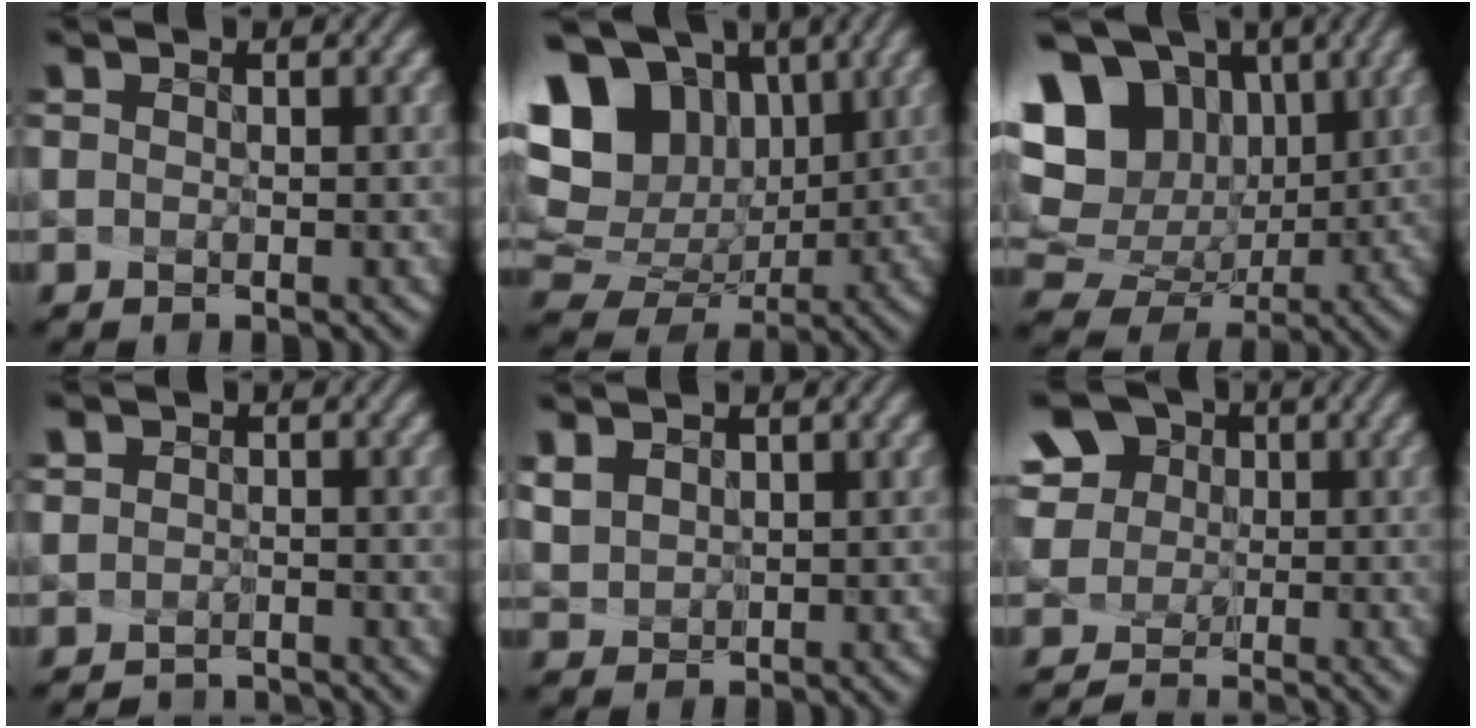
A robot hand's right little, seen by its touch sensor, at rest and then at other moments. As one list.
[{"total": 14.4, "force": [4.3, 11.2, 8.0], "torque": [-0.202, 0.011, 0.118]}, {"total": 15.9, "force": [4.9, 12.9, 7.9], "torque": [-0.206, 0.011, 0.114]}, {"total": 2.5, "force": [-2.3, 1.1, -0.1], "torque": [0.020, -0.011, -0.027]}, {"total": 1.6, "force": [1.1, 1.0, 0.4], "torque": [-0.056, -0.015, 0.057]}, {"total": 8.9, "force": [-0.7, 8.4, 2.9], "torque": [-0.123, 0.000, -0.015]}]